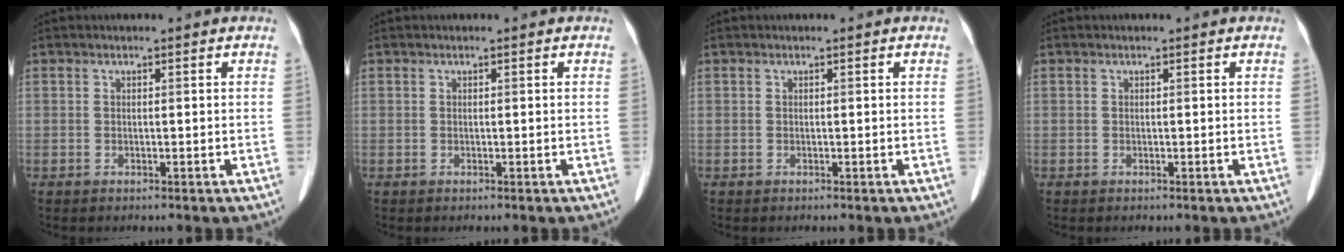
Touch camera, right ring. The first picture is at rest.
{"total": 0.0}
{"total": 0.0}
{"total": 0.0}